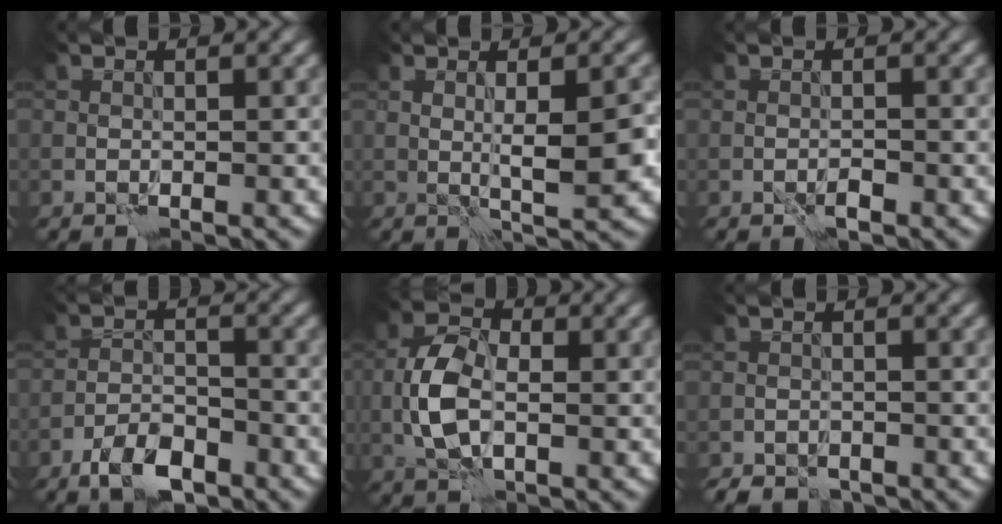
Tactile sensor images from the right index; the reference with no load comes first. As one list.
[{"total": 3.5, "force": [0.6, 0.4, 3.4], "torque": [-0.056, -0.004, 0.017]}, {"total": 0.7, "force": [-0.5, 0.3, 0.4], "torque": [-0.006, 0.001, -0.008]}, {"total": 4.2, "force": [-3.0, 1.6, 2.4], "torque": [-0.037, -0.002, -0.059]}, {"total": 4.8, "force": [-0.6, 2.8, 3.9], "torque": [-0.088, -0.003, -0.016]}, {"total": 2.0, "force": [-1.8, 0.9, 0.3], "torque": [0.000, -0.003, -0.033]}]